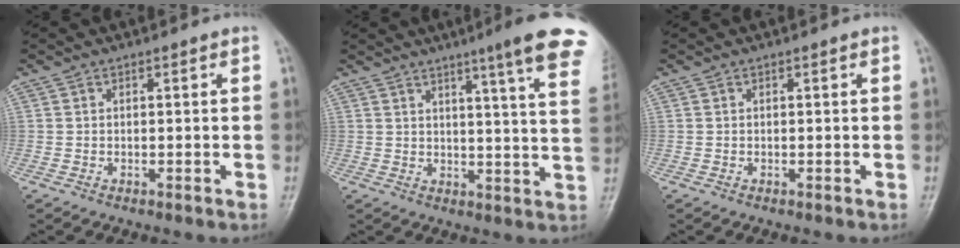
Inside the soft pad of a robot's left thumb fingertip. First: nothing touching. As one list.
[{"total": 16.1, "force": [10.8, 0.9, 11.9], "torque": [-0.134, -0.048, 0.119]}, {"total": 0.0}]